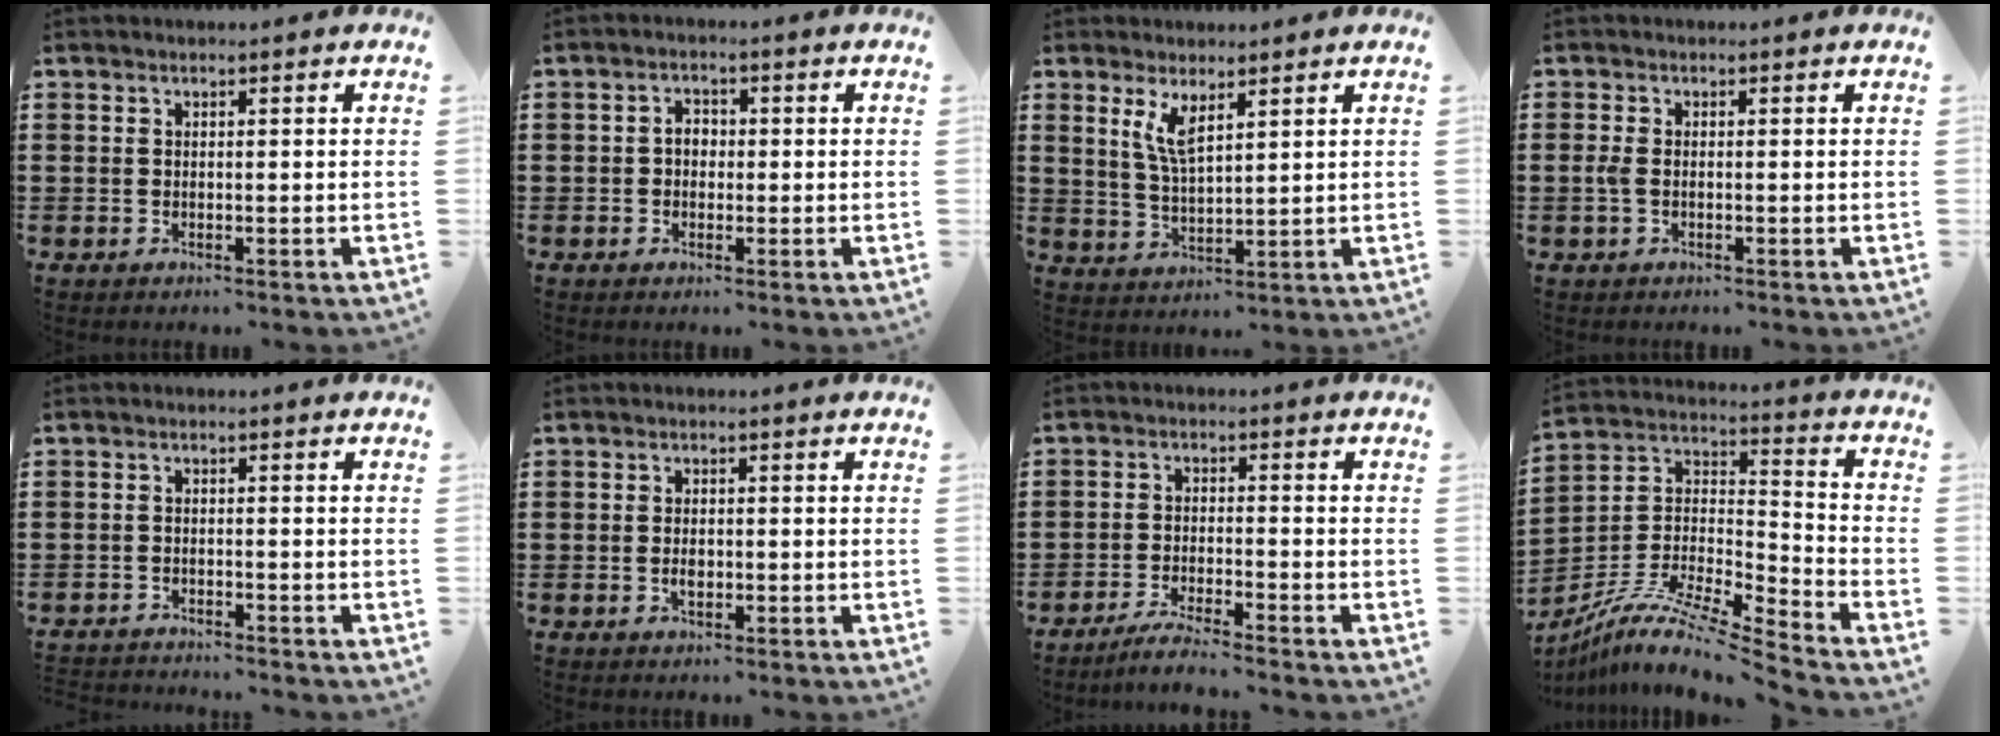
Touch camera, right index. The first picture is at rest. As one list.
[{"total": 2.2, "force": [-0.3, 1.6, 1.5], "torque": [-0.030, 0.006, -0.007]}, {"total": 5.0, "force": [2.7, 1.5, 3.9], "torque": [-0.083, 0.002, 0.048]}, {"total": 1.7, "force": [-0.3, 0.8, 1.5], "torque": [-0.044, -0.004, -0.011]}, {"total": 1.8, "force": [-1.8, 0.1, -0.1], "torque": [-0.003, 0.002, -0.039]}, {"total": 1.8, "force": [-0.3, 1.0, 1.5], "torque": [-0.029, 0.002, -0.006]}, {"total": 3.5, "force": [-3.4, -0.3, 1.0], "torque": [-0.018, 0.000, -0.066]}, {"total": 10.6, "force": [-8.6, 1.1, 6.1], "torque": [-0.125, 0.002, -0.175]}]